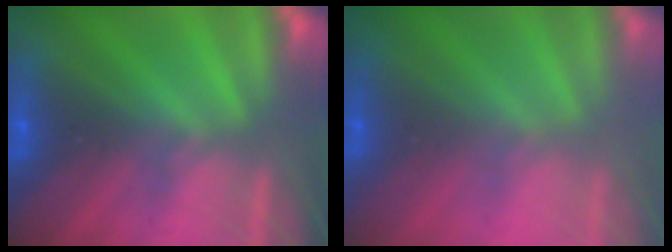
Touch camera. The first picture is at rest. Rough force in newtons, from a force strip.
{"total": 2.9}